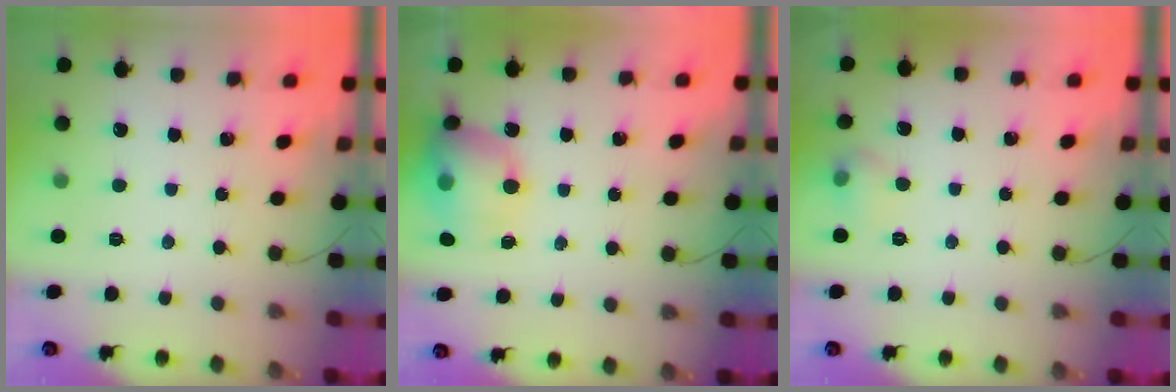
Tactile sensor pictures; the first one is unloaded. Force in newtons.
{"total": 15.4, "press": 15.1, "slide": 2.8}
{"total": 5.1, "press": 4.8, "slide": 1.6}